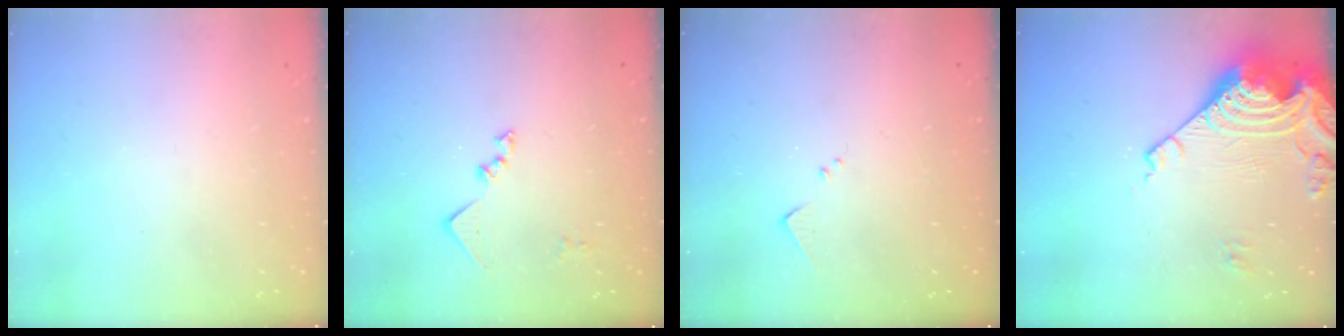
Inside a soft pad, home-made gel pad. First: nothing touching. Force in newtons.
{"total": 9.6, "press": 9.6, "slide": 0.1}
{"total": 5.7, "press": 5.6, "slide": 0.4}
{"total": 17.4, "press": 17.3, "slide": 2.0}